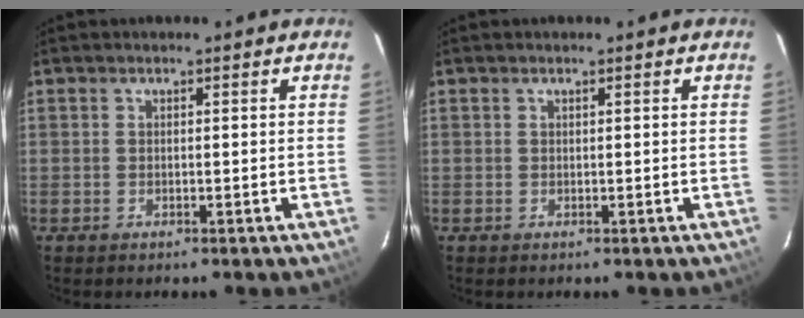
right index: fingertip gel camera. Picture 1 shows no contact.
{"total": 0.0}